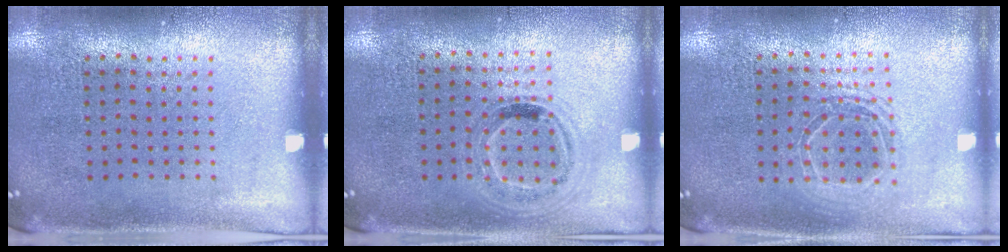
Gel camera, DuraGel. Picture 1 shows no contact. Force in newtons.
{"total": 0.9, "press": 0.9, "slide": 0.3}
{"total": 1.5, "press": 1.3, "slide": 0.8}